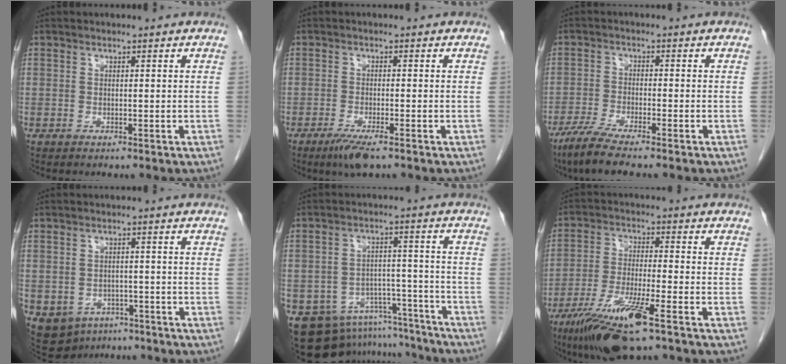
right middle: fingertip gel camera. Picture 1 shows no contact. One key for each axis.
{"total": 4.2, "fx": -2.7, "fy": 0.5, "fz": 3.1, "tx": -0.062, "ty": -0.011, "tz": -0.047}
{"total": 6.6, "fx": -5.0, "fy": 0.3, "fz": 4.3, "tx": -0.083, "ty": -0.015, "tz": -0.087}
{"total": 8.8, "fx": -4.8, "fy": 6.9, "fz": 2.7, "tx": -0.063, "ty": 0.002, "tz": -0.058}
{"total": 13.5, "fx": -11.8, "fy": 6.1, "fz": 2.3, "tx": -0.036, "ty": 0.049, "tz": -0.156}
{"total": 11.9, "fx": -7.0, "fy": 1.1, "fz": 9.6, "tx": -0.188, "ty": -0.028, "tz": -0.124}